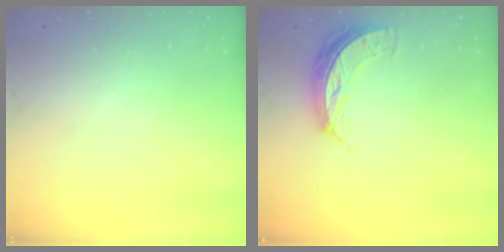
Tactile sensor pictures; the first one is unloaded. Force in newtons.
{"total": 7.2, "press": 7.2, "slide": 0.3}